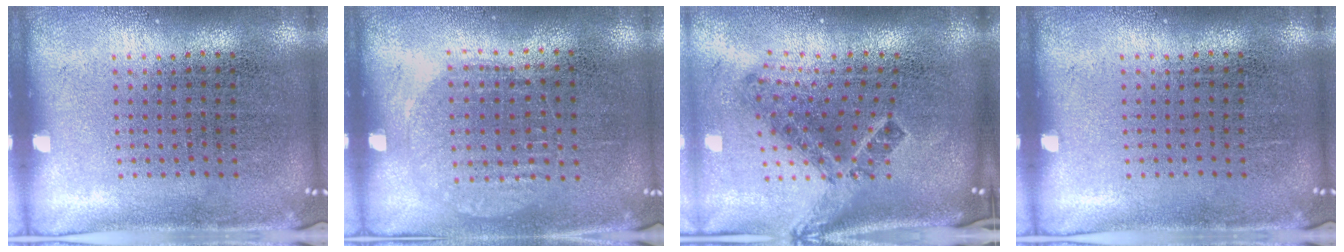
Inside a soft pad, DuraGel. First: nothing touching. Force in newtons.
{"total": 0.9, "press": 0.8, "slide": 0.4}
{"total": 2.2, "press": 1.3, "slide": 1.7}
{"total": 0.0}